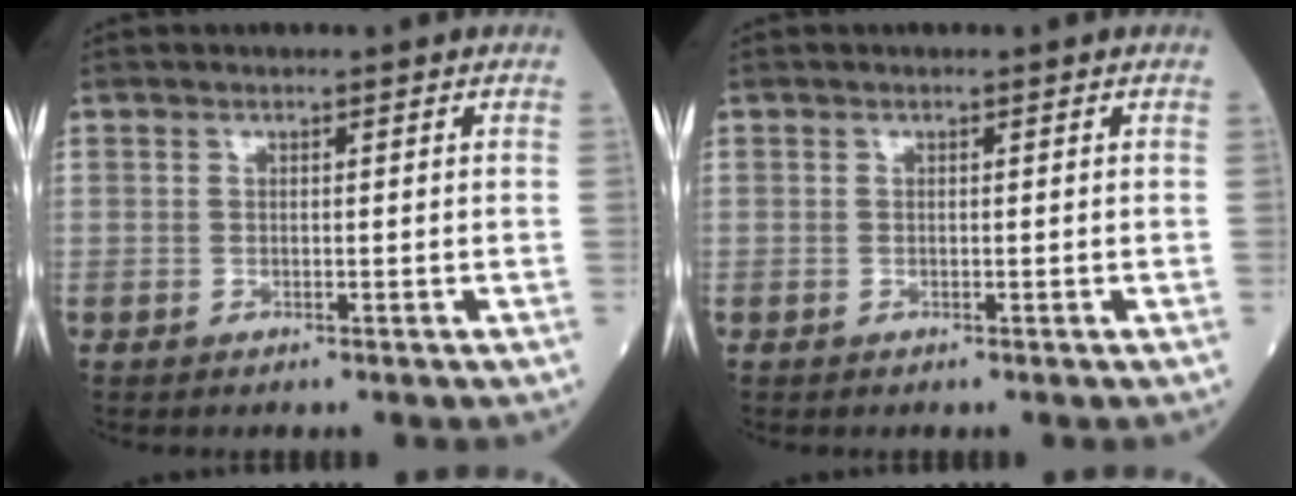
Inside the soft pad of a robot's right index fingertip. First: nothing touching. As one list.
[{"total": 0.0}]